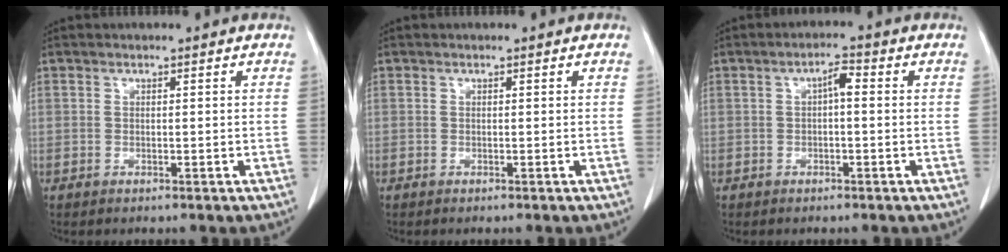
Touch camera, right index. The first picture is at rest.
{"total": 0.0}
{"total": 2.6, "force": [0.2, 0.7, 2.4], "torque": [-0.040, 0.009, 0.002]}